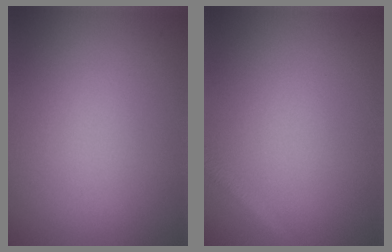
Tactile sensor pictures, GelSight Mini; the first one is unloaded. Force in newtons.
{"total": 1.4, "press": 1.4, "slide": 0.1}